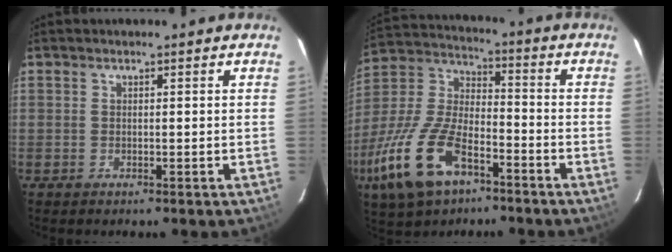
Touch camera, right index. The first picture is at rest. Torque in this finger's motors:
{"motor_torque": [1.57, -0.57, 0.88, 0.20]}